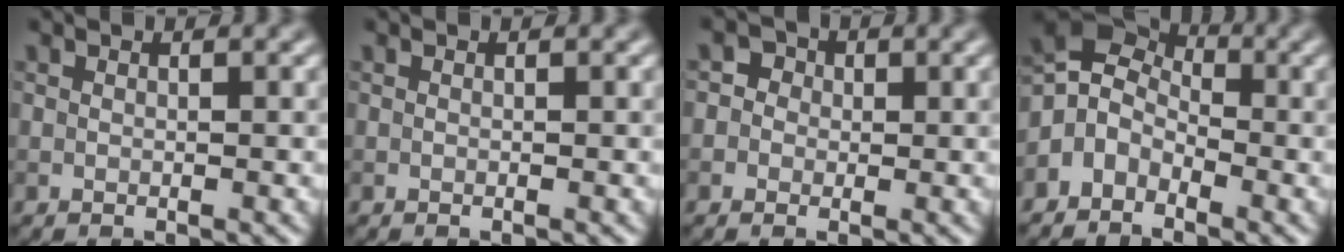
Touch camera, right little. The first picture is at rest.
{"total": 0.0}
{"total": 2.4, "force": [0.4, 2.3, 0.8], "torque": [0.015, 0.005, -0.018]}
{"total": 4.0, "force": [-1.9, 3.0, 1.9], "torque": [-0.035, 0.007, -0.049]}